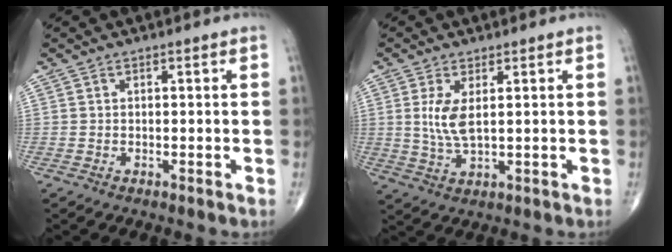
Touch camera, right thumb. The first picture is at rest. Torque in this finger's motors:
{"motor_torque": [-0.55, 0.54, 0.63, 0.16, 0.06]}